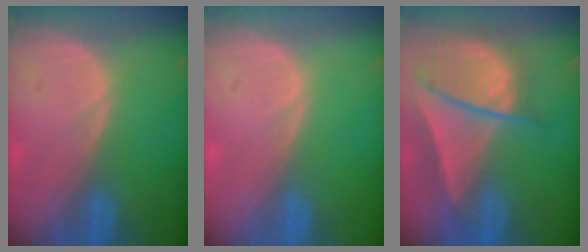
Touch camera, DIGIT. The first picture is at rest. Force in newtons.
{"total": 0.0}
{"total": 9.4, "press": 8.1, "slide": 4.7}